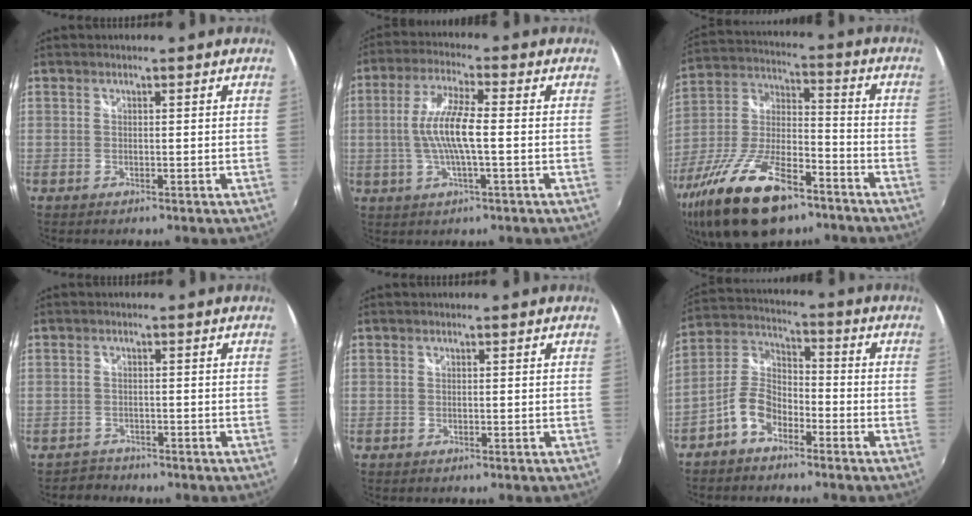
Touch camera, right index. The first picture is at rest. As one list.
[{"total": 9.3, "force": [-0.8, 1.5, 9.2], "torque": [-0.184, 0.003, -0.015]}, {"total": 23.3, "force": [-14.4, 9.4, 15.6], "torque": [-0.320, -0.027, -0.250]}, {"total": 2.4, "force": [-1.8, 1.5, -0.6], "torque": [0.004, 0.010, -0.033]}, {"total": 0.0}, {"total": 7.9, "force": [-4.9, 4.2, 4.5], "torque": [-0.106, 0.020, -0.100]}]